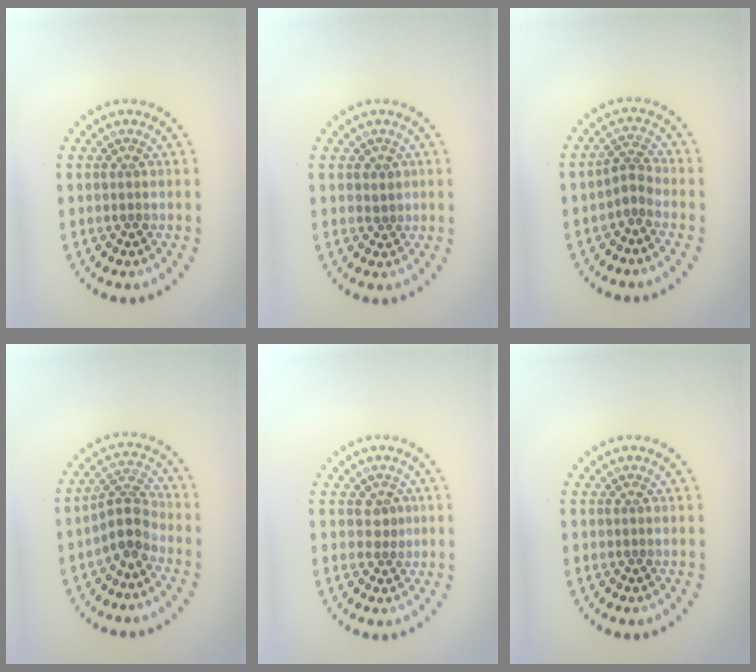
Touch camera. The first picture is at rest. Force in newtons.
{"total": 0.8, "press": 0.4, "slide": 0.7}
{"total": 1.8, "press": 1.1, "slide": 1.4}
{"total": 3.1, "press": 2.4, "slide": 2.0}
{"total": 1.3, "press": 1.0, "slide": 0.8}
{"total": 0.0}